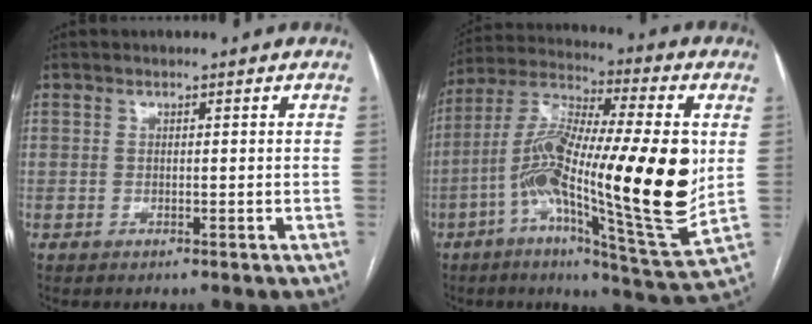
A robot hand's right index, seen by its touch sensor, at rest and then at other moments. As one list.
[{"total": 24.8, "force": [-1.8, 3.1, 24.6], "torque": [-0.414, 0.003, -0.035]}]